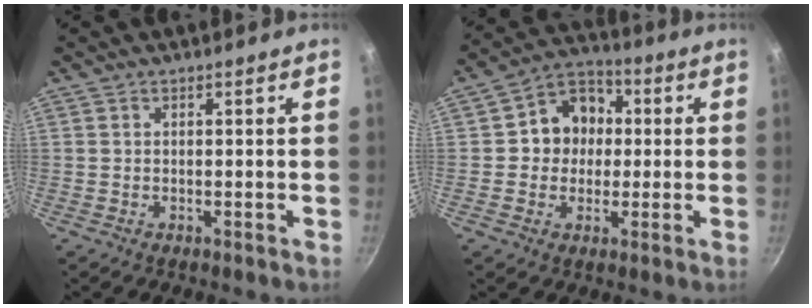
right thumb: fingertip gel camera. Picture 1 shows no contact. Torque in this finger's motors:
{"motor_torque": [0.15, -0.22, -0.28, -0.01, 0.20]}